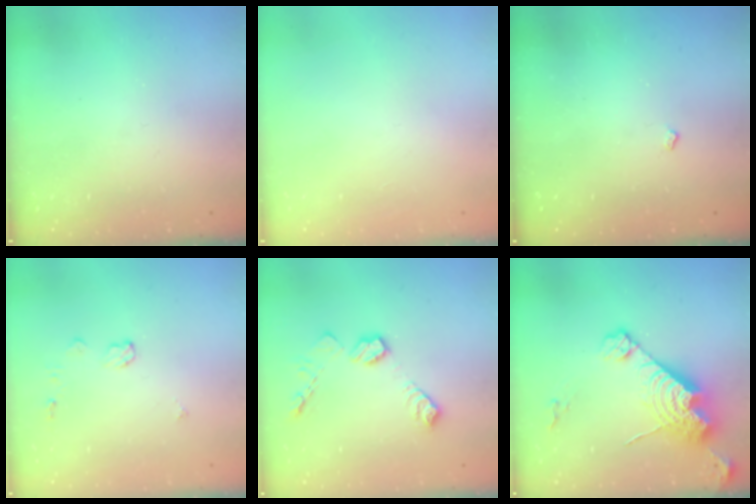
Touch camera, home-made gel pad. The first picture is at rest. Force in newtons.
{"total": 0.0}
{"total": 2.6, "press": 2.6, "slide": 0.4}
{"total": 6.2, "press": 6.2, "slide": 0.6}
{"total": 10.8, "press": 10.8, "slide": 0.5}
{"total": 17.1, "press": 17.0, "slide": 1.7}